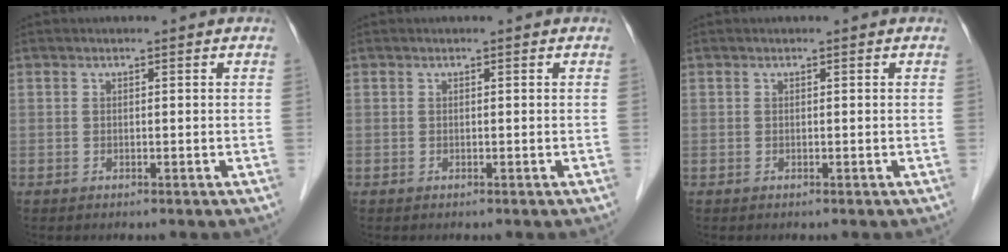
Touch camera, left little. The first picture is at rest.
{"total": 0.0}
{"total": 0.0}